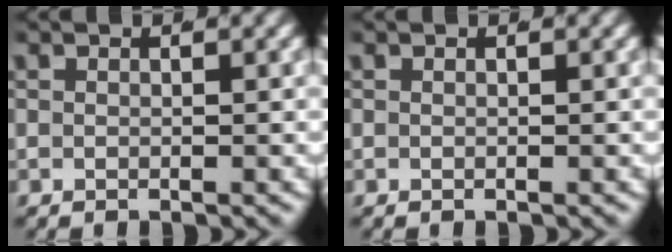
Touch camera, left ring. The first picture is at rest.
{"total": 0.0}